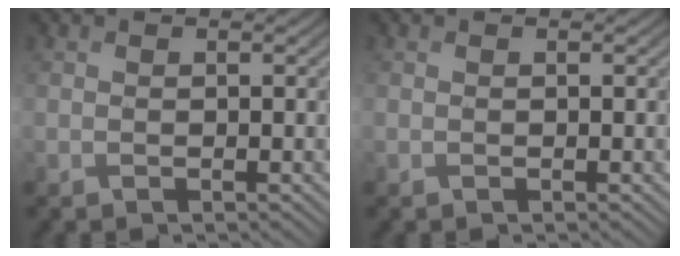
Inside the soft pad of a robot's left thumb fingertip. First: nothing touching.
{"total": 0.0}